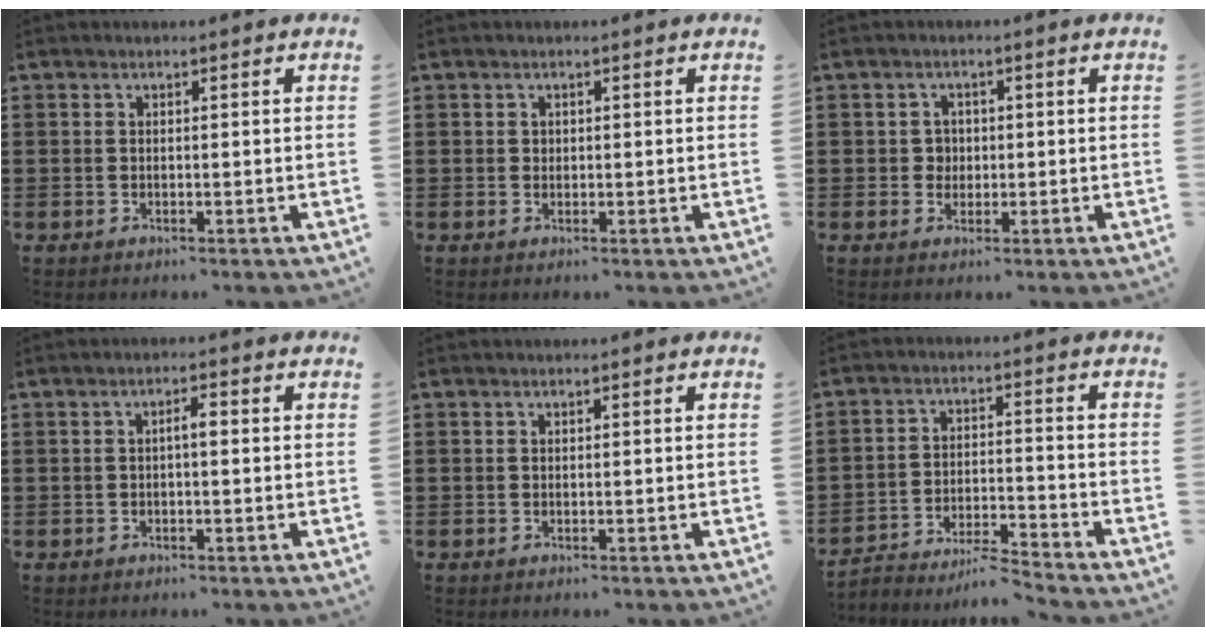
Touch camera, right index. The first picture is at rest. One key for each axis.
{"total": 0.6, "fx": 0.2, "fy": 0.5, "fz": 0.1, "tx": -0.004, "ty": 0.003, "tz": 0.005}
{"total": 2.0, "fx": 0.0, "fy": 1.9, "fz": 0.8, "tx": -0.022, "ty": 0.009, "tz": -0.001}
{"total": 1.7, "fx": -0.2, "fy": 0.4, "fz": 1.6, "tx": -0.030, "ty": 0.003, "tz": -0.005}
{"total": 0.0}
{"total": 4.8, "fx": -4.7, "fy": 0.1, "fz": 1.1, "tx": -0.023, "ty": 0.002, "tz": -0.095}